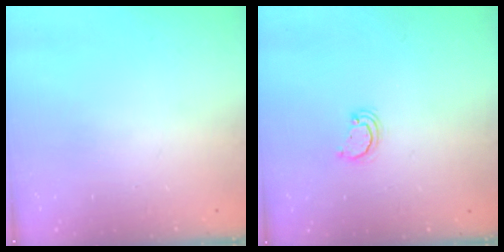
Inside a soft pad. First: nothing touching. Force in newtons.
{"total": 2.5, "press": 2.5, "slide": 0.3}